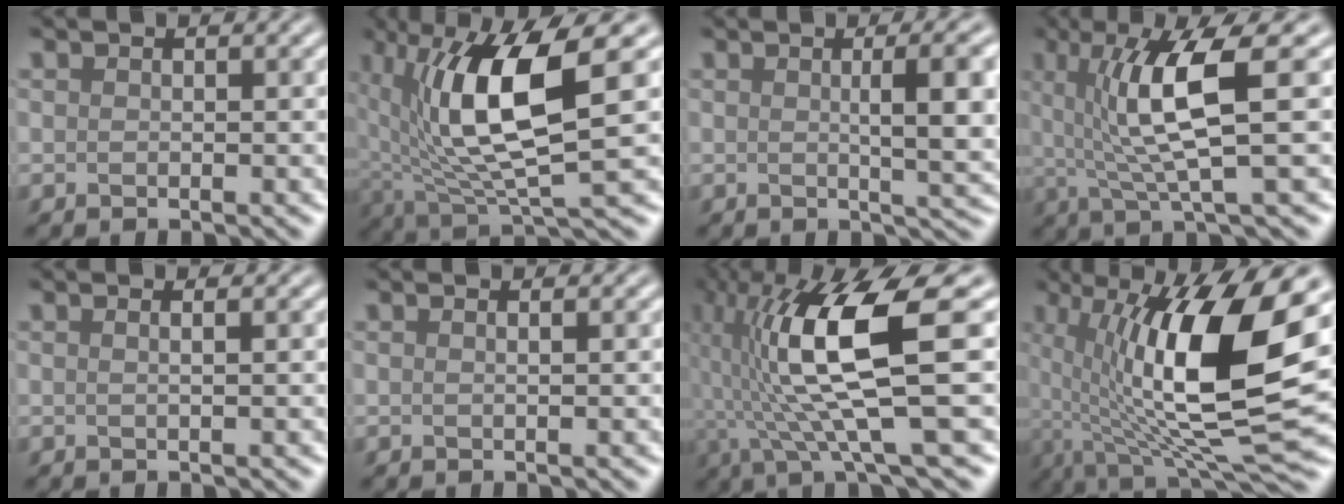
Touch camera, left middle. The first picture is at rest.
{"total": 10.2, "force": [1.8, 3.0, 9.6], "torque": [-0.182, -0.003, 0.044]}
{"total": 7.0, "force": [0.8, 1.7, 6.7], "torque": [-0.069, 0.008, 0.018]}
{"total": 7.3, "force": [1.3, 1.3, 7.0], "torque": [-0.123, 0.000, 0.030]}
{"total": 1.7, "force": [0.6, 0.9, 1.4], "torque": [-0.001, 0.007, -0.014]}
{"total": 1.1, "force": [0.4, 0.5, 0.9], "torque": [0.003, 0.000, -0.009]}
{"total": 11.5, "force": [0.2, 2.3, 11.2], "torque": [-0.207, 0.012, 0.013]}
{"total": 14.1, "force": [1.1, 4.5, 13.3], "torque": [-0.216, -0.012, 0.025]}